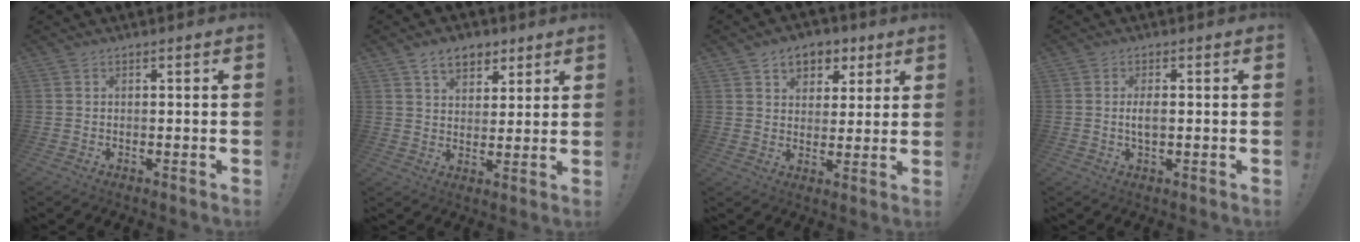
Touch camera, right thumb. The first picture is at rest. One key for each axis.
{"total": 8.5, "fx": 5.1, "fy": 5.6, "fz": 3.8, "tx": -0.047, "ty": -0.022, "tz": 0.096}
{"total": 7.7, "fx": 3.9, "fy": 6.0, "fz": 2.8, "tx": -0.030, "ty": -0.021, "tz": 0.074}
{"total": 3.3, "fx": -0.2, "fy": 1.3, "fz": 3.0, "tx": -0.058, "ty": -0.001, "tz": -0.007}